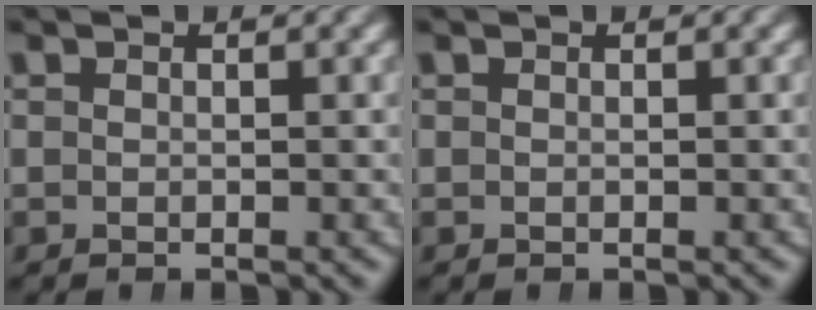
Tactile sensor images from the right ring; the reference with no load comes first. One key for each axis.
{"total": 0.0}